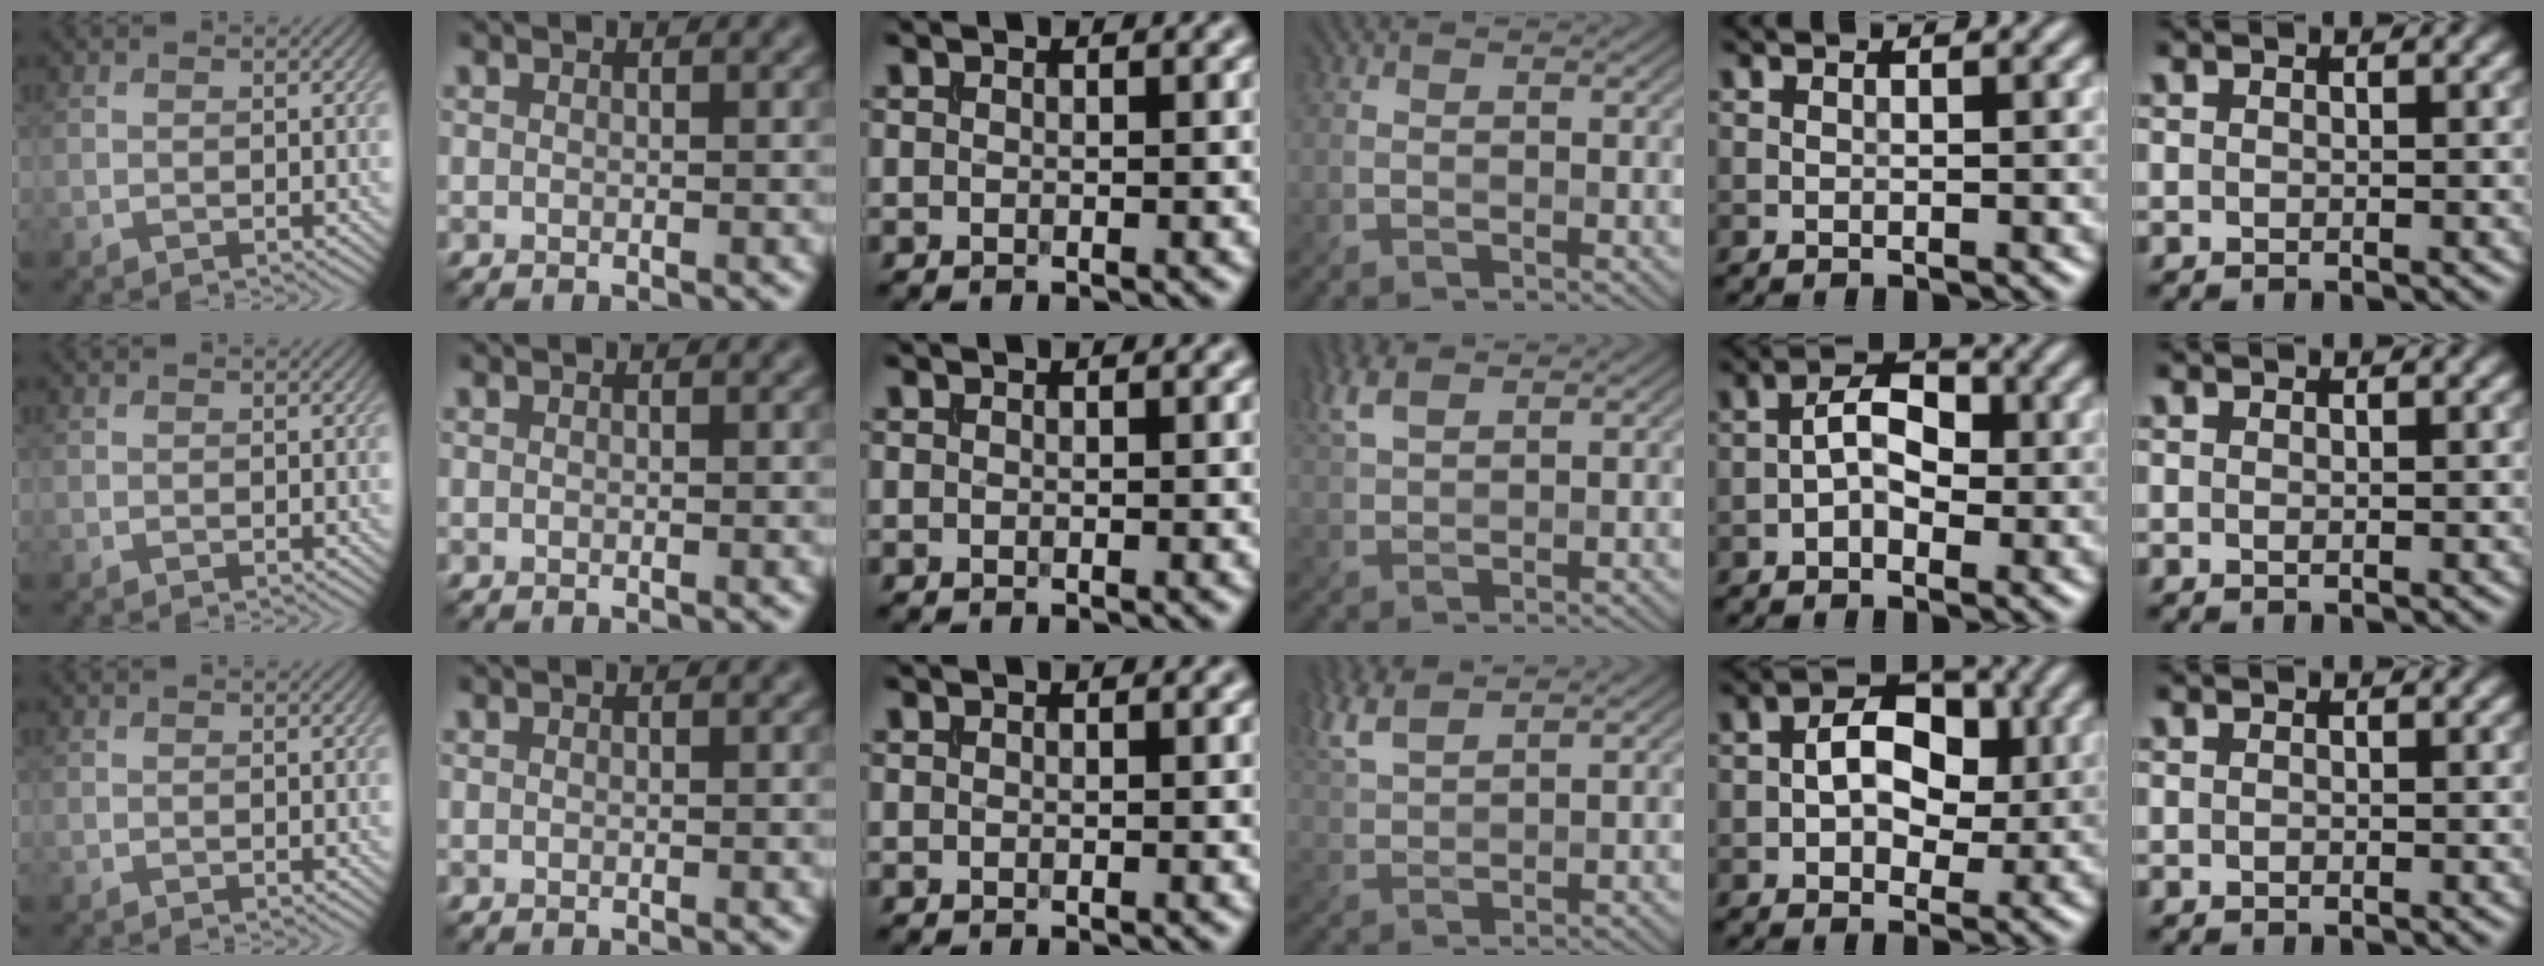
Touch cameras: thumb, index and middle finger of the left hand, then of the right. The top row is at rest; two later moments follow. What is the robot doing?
{"motion": "extract", "object": "file holder"}